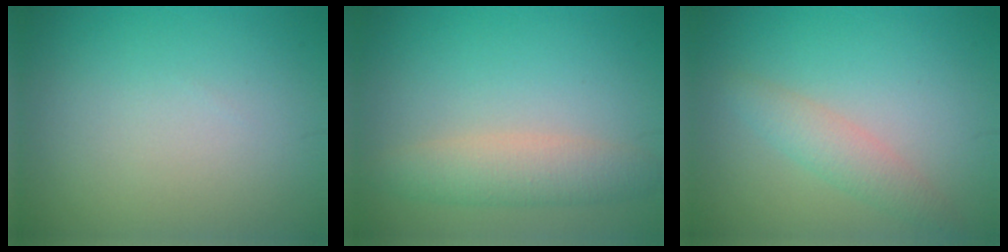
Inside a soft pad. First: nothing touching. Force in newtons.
{"total": 3.6, "press": 3.5, "slide": 0.2}
{"total": 2.3, "press": 2.3, "slide": 0.0}